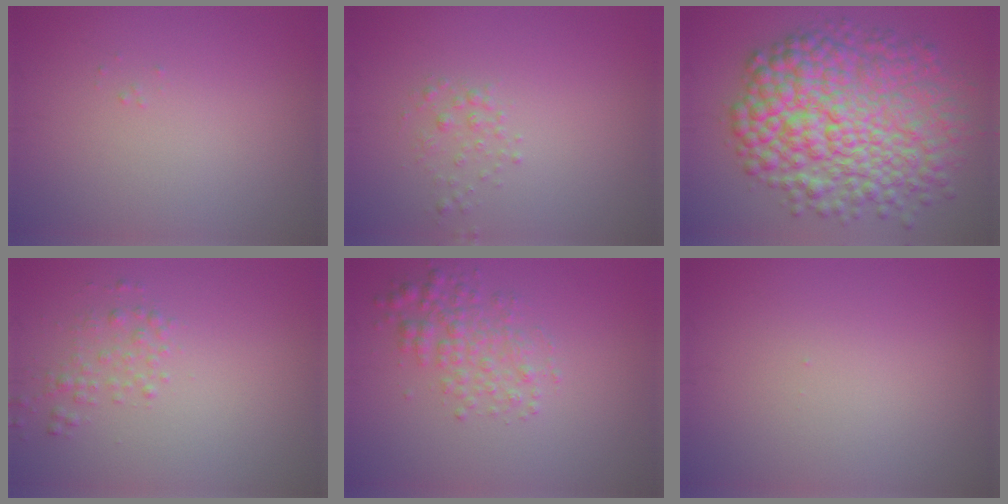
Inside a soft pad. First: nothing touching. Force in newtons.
{"total": 1.1, "press": 1.1, "slide": 0.1}
{"total": 12.0, "press": 12.0, "slide": 0.1}
{"total": 1.6, "press": 1.6, "slide": 0.1}
{"total": 2.9, "press": 2.9, "slide": 0.0}
{"total": 0.0}